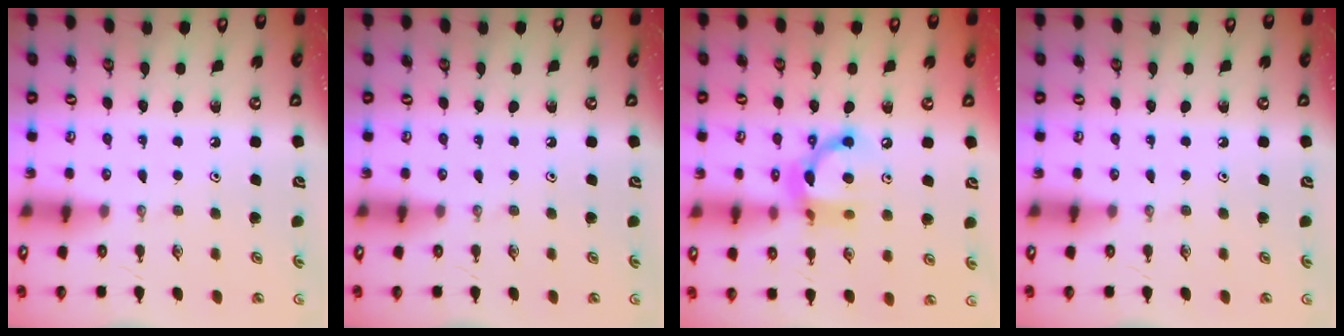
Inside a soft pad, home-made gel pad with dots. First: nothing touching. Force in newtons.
{"total": 0.0}
{"total": 13.2, "press": 13.2, "slide": 0.8}
{"total": 0.0}